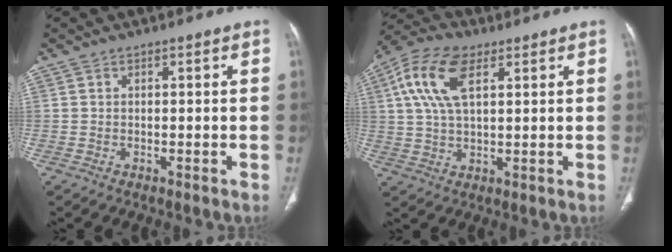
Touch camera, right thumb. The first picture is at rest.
{"total": 11.5, "force": [4.3, 5.7, 9.0], "torque": [-0.189, 0.009, 0.078]}